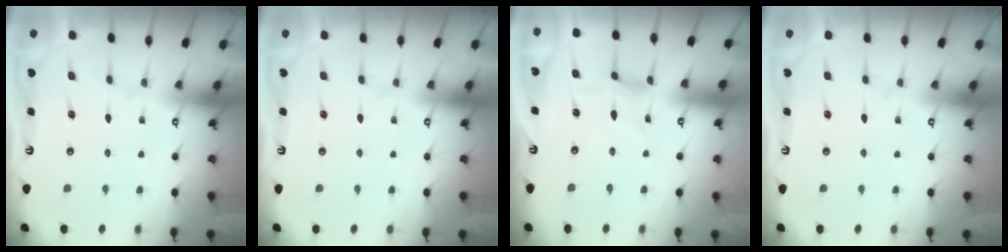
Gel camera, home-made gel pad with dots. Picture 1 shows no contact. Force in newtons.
{"total": 0.0}
{"total": 1.2, "press": 1.1, "slide": 0.2}
{"total": 0.0}